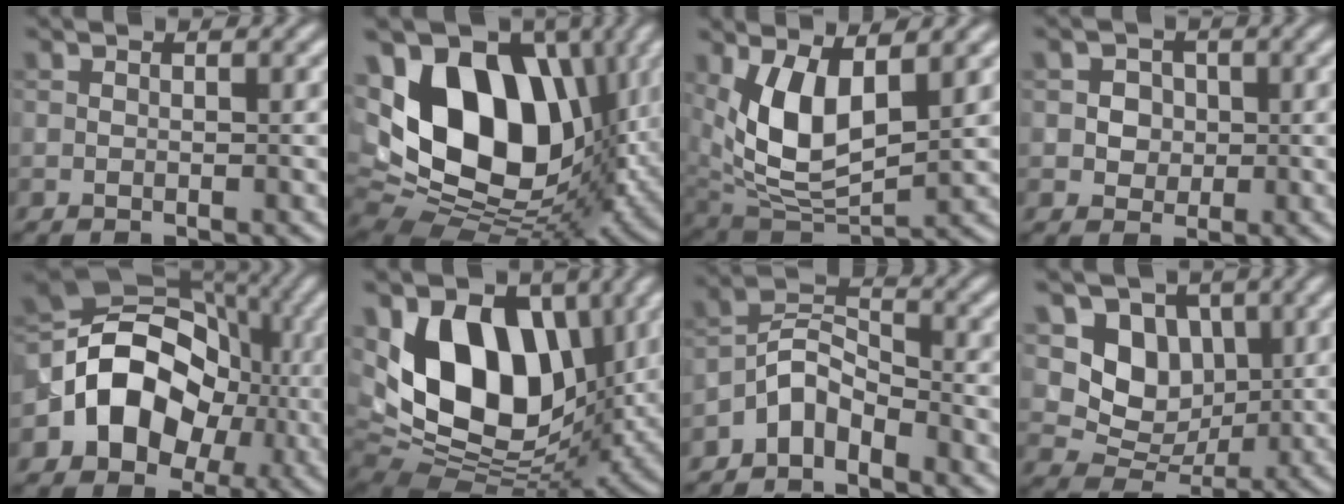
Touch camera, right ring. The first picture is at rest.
{"total": 14.7, "force": [2.7, 9.4, 10.9], "torque": [-0.172, 0.001, 0.041]}
{"total": 7.4, "force": [1.9, 3.7, 6.2], "torque": [-0.132, -0.013, 0.041]}
{"total": 2.7, "force": [0.5, 2.4, 1.1], "torque": [-0.004, 0.003, 0.002]}
{"total": 10.3, "force": [-2.1, 8.1, 6.1], "torque": [-0.092, 0.015, -0.057]}
{"total": 13.1, "force": [2.8, 8.4, 9.7], "torque": [-0.154, -0.006, 0.037]}
{"total": 3.9, "force": [-2.9, 1.8, 1.9], "torque": [-0.031, 0.014, -0.066]}
{"total": 6.0, "force": [1.6, 4.8, 3.0], "torque": [-0.046, -0.010, 0.019]}